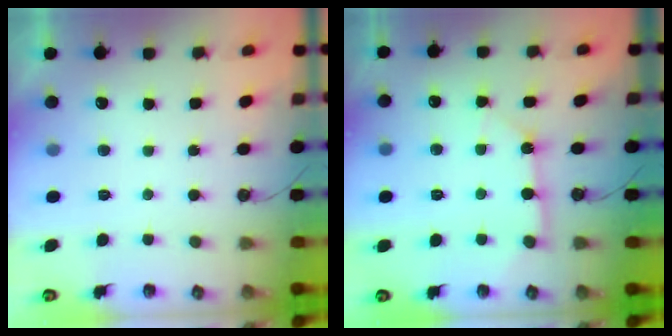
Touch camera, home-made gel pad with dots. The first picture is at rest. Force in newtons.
{"total": 8.6, "press": 8.6, "slide": 0.8}